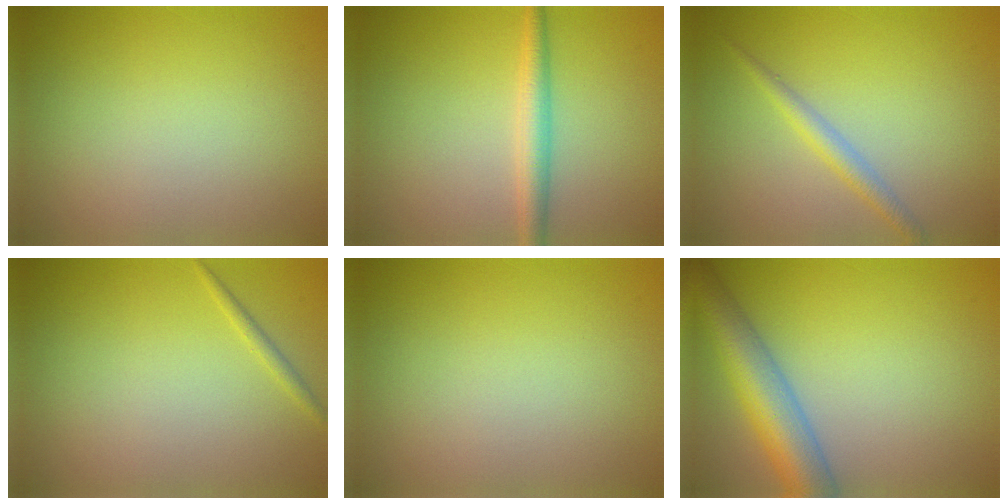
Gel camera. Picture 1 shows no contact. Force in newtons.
{"total": 2.7, "press": 2.7, "slide": 0.0}
{"total": 1.9, "press": 1.9, "slide": 0.1}
{"total": 0.8, "press": 0.8, "slide": 0.0}
{"total": 0.0}
{"total": 6.8, "press": 6.8, "slide": 0.3}